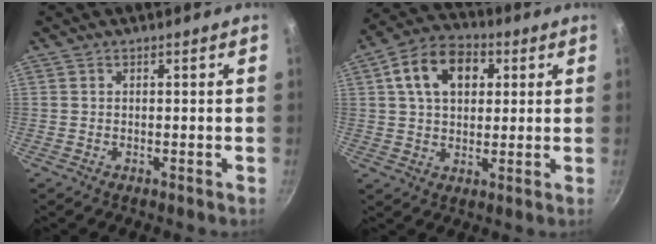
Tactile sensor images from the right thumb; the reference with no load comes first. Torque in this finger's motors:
{"motor_torque": [0.69, 2.70, 0.08, 0.04, 0.11]}